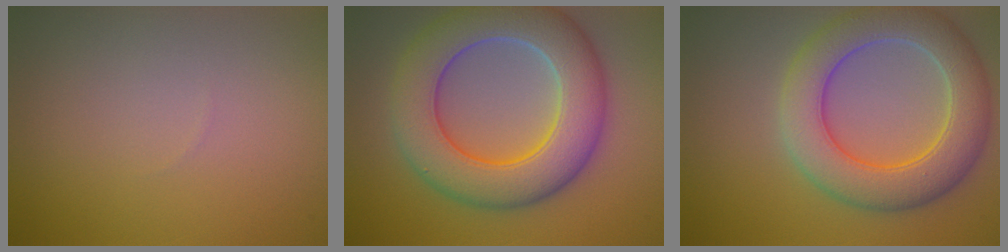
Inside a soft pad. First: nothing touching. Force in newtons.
{"total": 9.7, "press": 9.6, "slide": 0.4}
{"total": 7.4, "press": 7.4, "slide": 0.5}